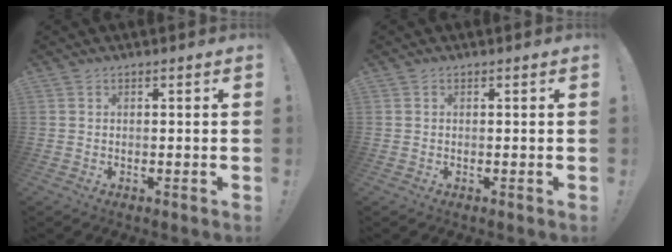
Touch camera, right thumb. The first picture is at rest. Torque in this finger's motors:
{"motor_torque": [0.01, -0.01, 0.01, -0.01, 0.00]}